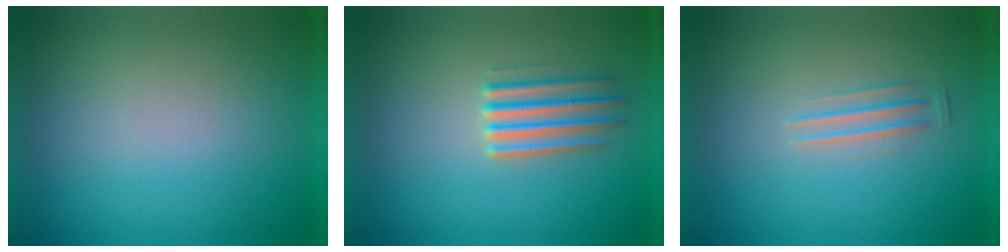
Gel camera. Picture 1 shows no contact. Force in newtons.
{"total": 2.5}
{"total": 1.4}